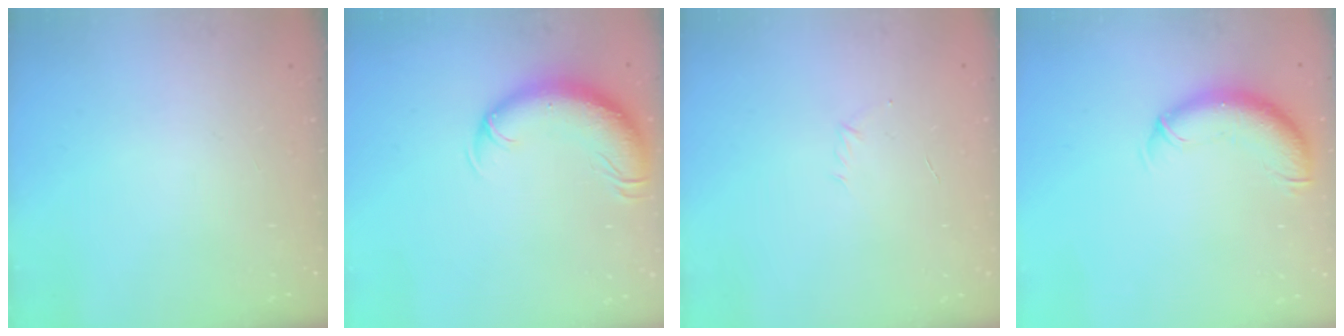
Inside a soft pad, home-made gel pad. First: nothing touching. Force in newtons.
{"total": 10.6, "press": 10.3, "slide": 2.5}
{"total": 2.9, "press": 2.8, "slide": 0.7}
{"total": 10.9, "press": 10.6, "slide": 2.3}